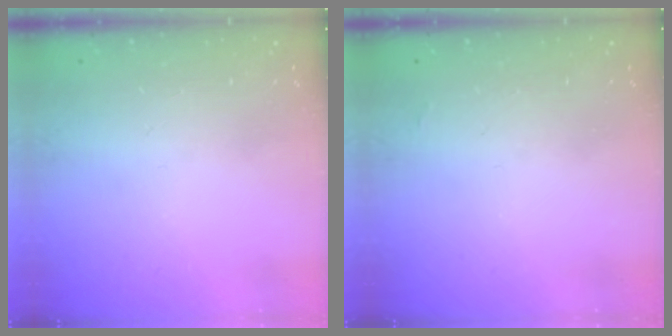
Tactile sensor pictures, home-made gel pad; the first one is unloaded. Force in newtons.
{"total": 1.3, "press": 1.3, "slide": 0.2}